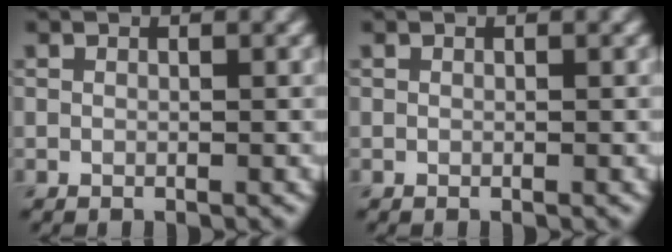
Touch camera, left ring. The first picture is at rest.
{"total": 0.0}